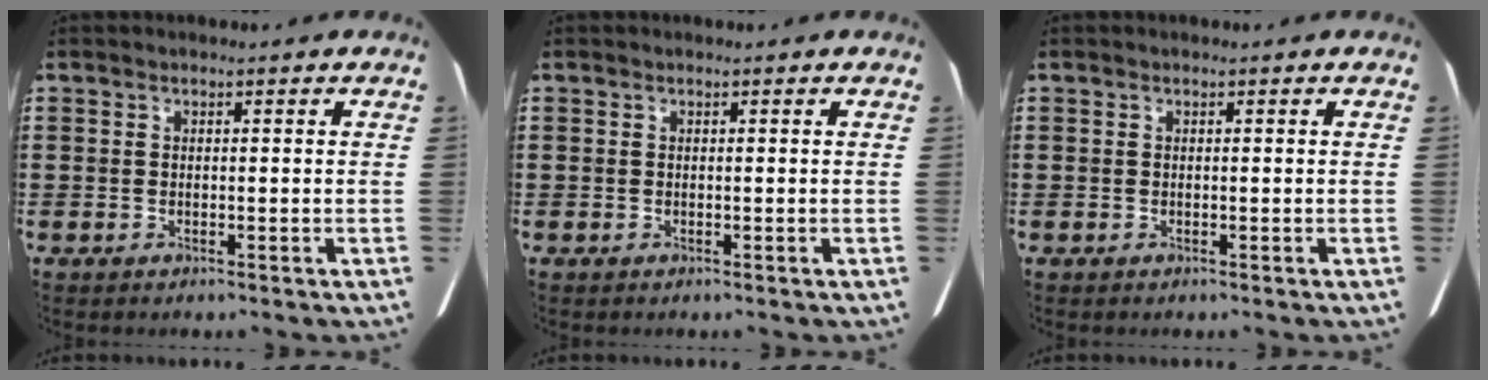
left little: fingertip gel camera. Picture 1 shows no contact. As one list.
[{"total": 0.0}, {"total": 0.0}]